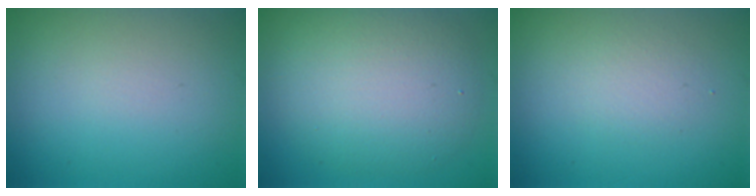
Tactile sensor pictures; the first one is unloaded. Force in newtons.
{"total": 6.7, "press": 6.7, "slide": 0.3}
{"total": 1.5, "press": 1.5, "slide": 0.1}